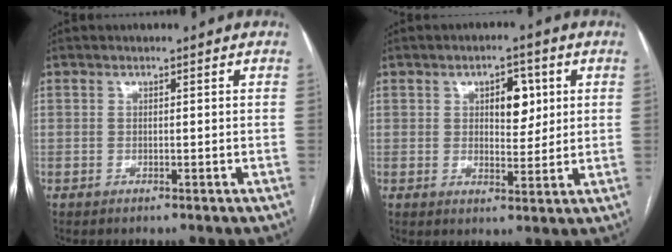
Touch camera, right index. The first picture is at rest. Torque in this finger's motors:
{"motor_torque": [0.09, 0.06, 0.12, 0.04]}